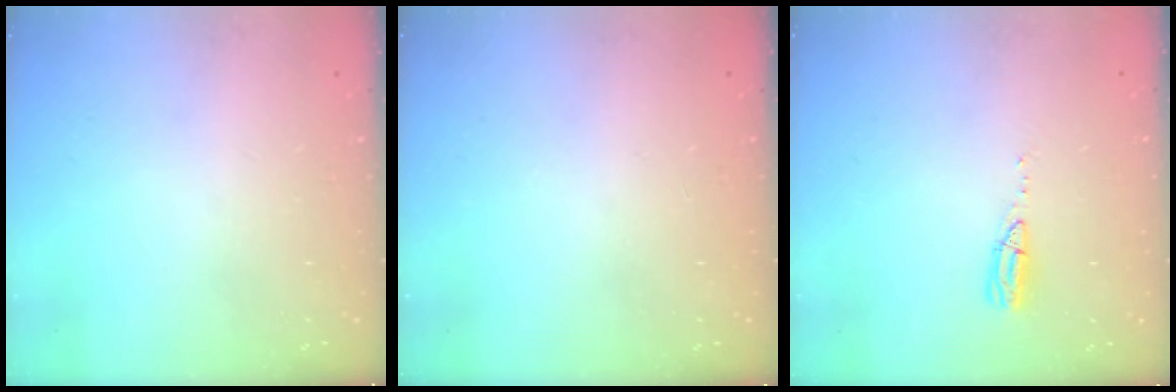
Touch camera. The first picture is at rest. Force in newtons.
{"total": 0.0}
{"total": 5.6, "press": 5.1, "slide": 2.3}